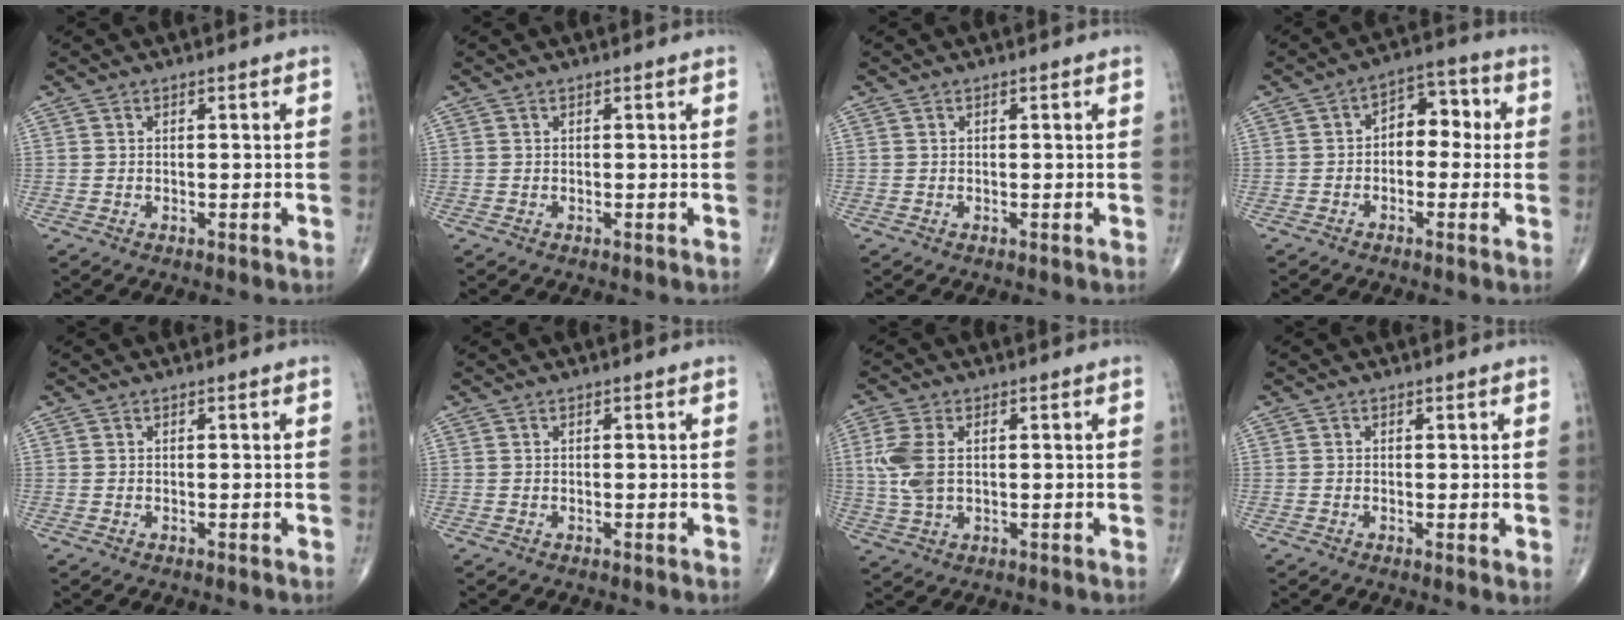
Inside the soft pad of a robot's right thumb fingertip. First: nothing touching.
{"total": 0.0}
{"total": 0.0}
{"total": 7.2, "force": [0.1, 4.8, 5.3], "torque": [-0.040, 0.030, -0.013]}
{"total": 0.0}
{"total": 0.0}
{"total": 7.2, "force": [0.8, 4.1, 5.8], "torque": [-0.148, 0.005, 0.018]}
{"total": 1.2, "force": [0.1, 0.3, 1.1], "torque": [-0.020, -0.005, -0.002]}